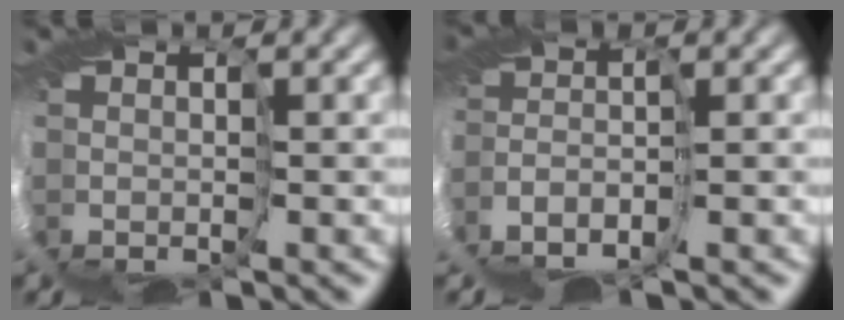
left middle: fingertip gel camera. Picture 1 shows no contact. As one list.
[{"total": 4.1, "force": [-3.8, -1.4, 0.7], "torque": [-0.058, -0.002, -0.067]}]